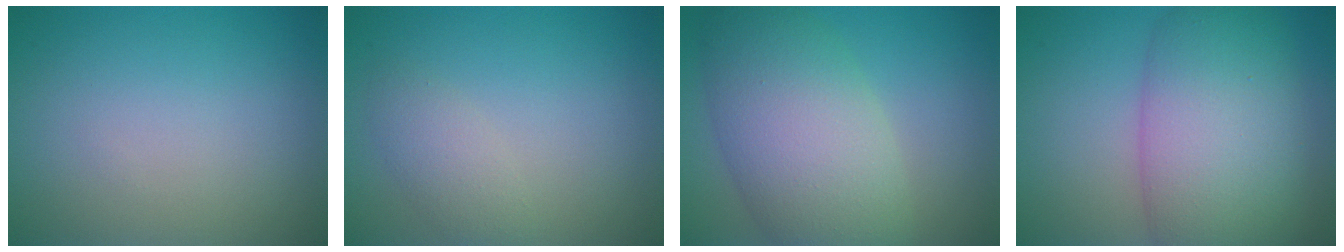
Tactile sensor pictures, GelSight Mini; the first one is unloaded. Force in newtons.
{"total": 2.0, "press": 2.0, "slide": 0.2}
{"total": 8.9, "press": 8.9, "slide": 0.5}
{"total": 10.3, "press": 10.3, "slide": 0.2}